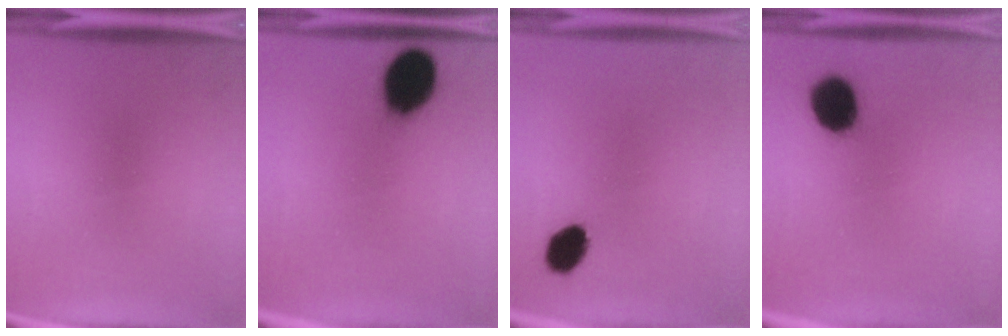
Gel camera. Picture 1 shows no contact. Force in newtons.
{"total": 13.2}
{"total": 6.1}
{"total": 11.1}